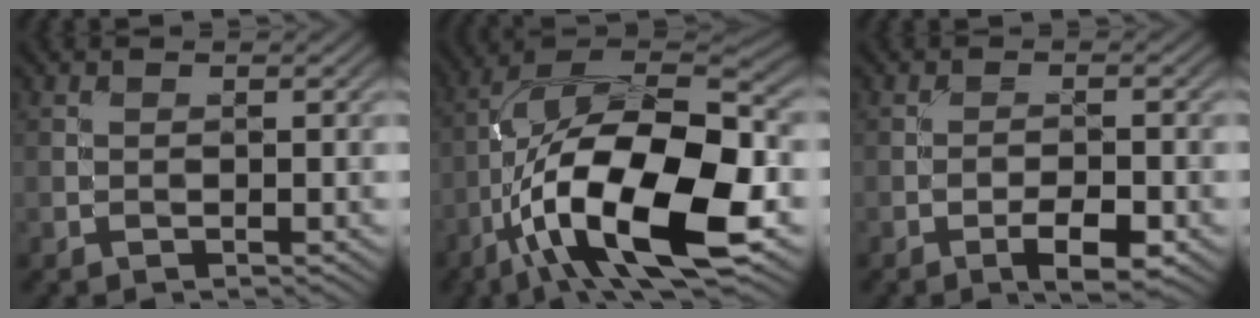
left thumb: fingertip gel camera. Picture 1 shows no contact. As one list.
[{"total": 17.8, "force": [-6.5, 6.7, 15.2], "torque": [-0.280, -0.001, -0.117]}, {"total": 4.1, "force": [-2.2, 1.2, 3.2], "torque": [-0.053, 0.004, -0.034]}]